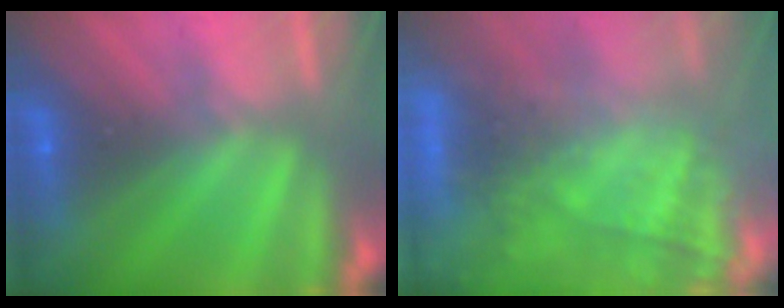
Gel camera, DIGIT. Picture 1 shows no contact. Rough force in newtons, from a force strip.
{"total": 7.3}